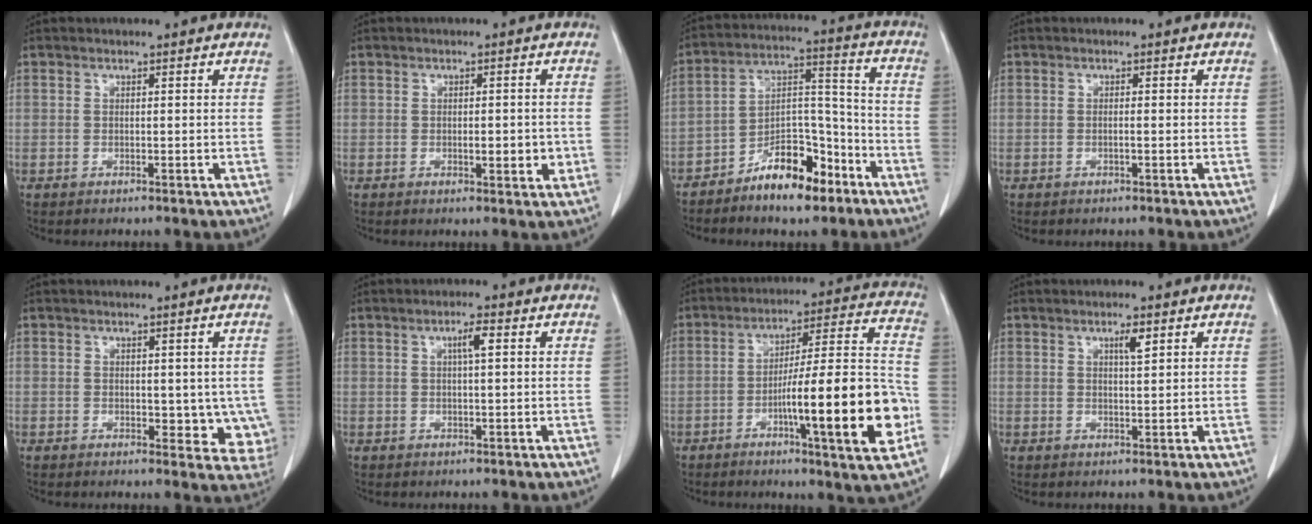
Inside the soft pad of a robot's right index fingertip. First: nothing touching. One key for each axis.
{"total": 3.4, "fx": -0.5, "fy": 1.2, "fz": 3.1, "tx": -0.046, "ty": -0.003, "tz": -0.003}
{"total": 11.5, "fx": -7.7, "fy": 4.4, "fz": 7.2, "tx": -0.119, "ty": 0.021, "tz": -0.133}
{"total": 0.6, "fx": -0.2, "fy": -0.1, "fz": 0.6, "tx": -0.011, "ty": 0.000, "tz": -0.003}
{"total": 6.5, "fx": 0.3, "fy": 3.7, "fz": 5.3, "tx": -0.036, "ty": -0.011, "tz": 0.008}
{"total": 2.5, "fx": 0.8, "fy": 0.1, "fz": 2.4, "tx": -0.042, "ty": 0.003, "tz": 0.013}
{"total": 19.2, "fx": -5.7, "fy": 1.1, "fz": 18.3, "tx": -0.252, "ty": 0.011, "tz": -0.081}
{"total": 2.3, "fx": 1.2, "fy": 0.3, "fz": 1.9, "tx": -0.036, "ty": -0.002, "tz": 0.021}